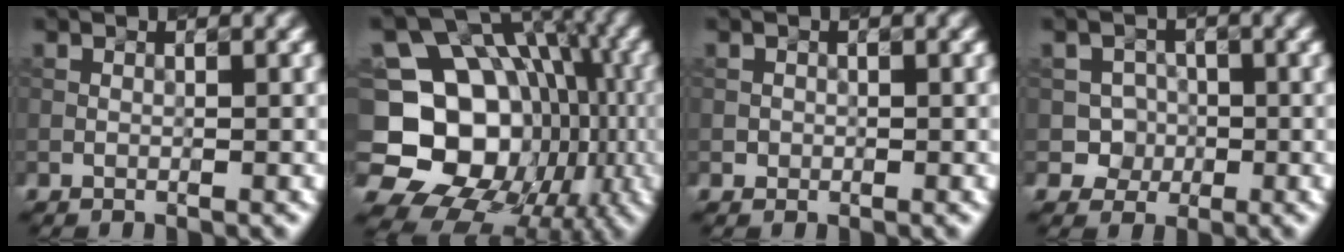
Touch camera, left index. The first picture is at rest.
{"total": 17.8, "force": [-3.1, 15.4, 8.5], "torque": [-0.136, 0.011, -0.072]}
{"total": 0.5, "force": [-0.1, 0.5, 0.0], "torque": [0.005, -0.003, -0.003]}
{"total": 2.6, "force": [-0.7, 2.5, 0.4], "torque": [0.013, 0.007, -0.021]}